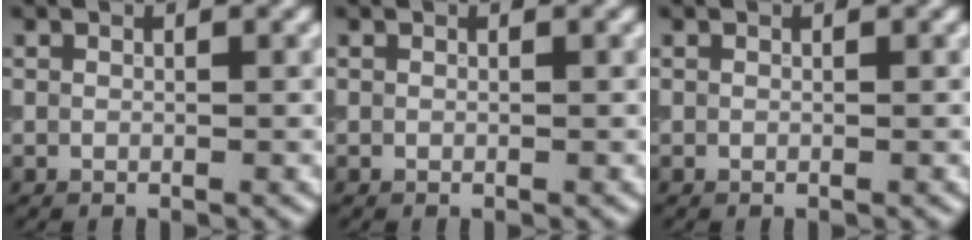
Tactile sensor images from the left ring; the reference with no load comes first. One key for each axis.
{"total": 0.0}
{"total": 0.0}